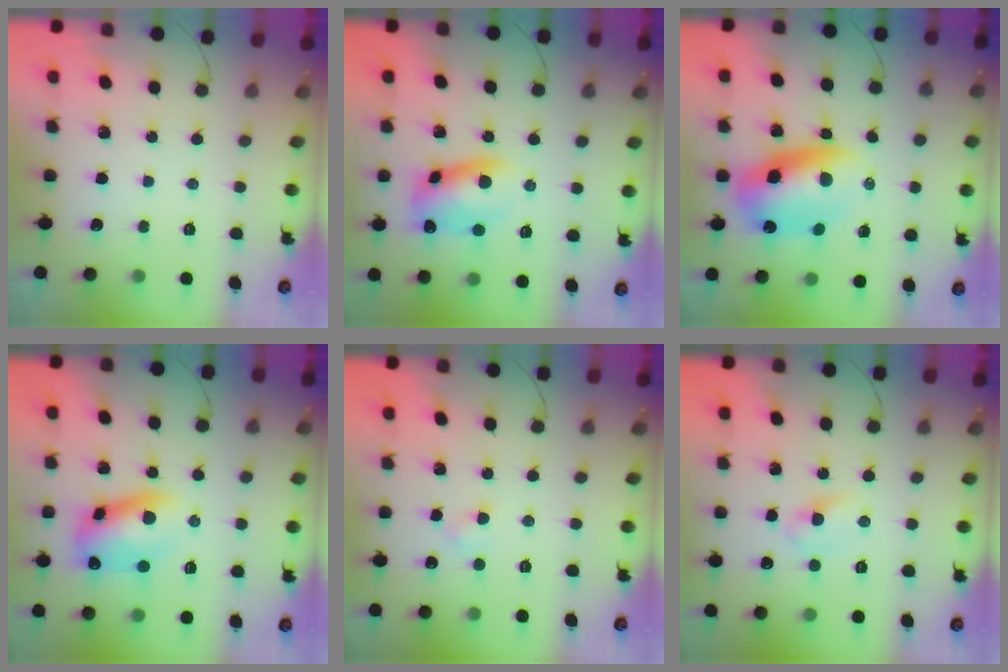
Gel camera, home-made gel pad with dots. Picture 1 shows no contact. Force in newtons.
{"total": 9.6, "press": 9.5, "slide": 1.1}
{"total": 12.5, "press": 12.1, "slide": 3.5}
{"total": 10.4, "press": 10.2, "slide": 1.9}
{"total": 2.0, "press": 1.9, "slide": 0.8}
{"total": 4.4, "press": 4.2, "slide": 1.5}